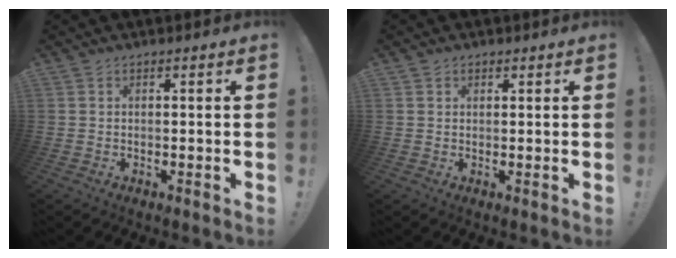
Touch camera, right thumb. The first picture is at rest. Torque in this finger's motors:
{"motor_torque": [0.10, -0.16, -0.02, 0.02, 0.14]}